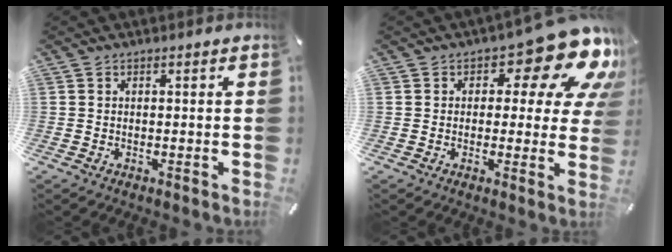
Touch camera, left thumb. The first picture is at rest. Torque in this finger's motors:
{"motor_torque": [1.53, 1.47, 0.47, -0.24, 0.07]}